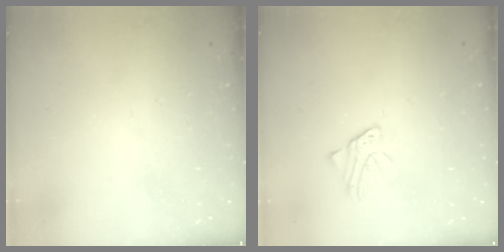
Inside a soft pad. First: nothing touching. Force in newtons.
{"total": 2.3, "press": 2.3, "slide": 0.2}